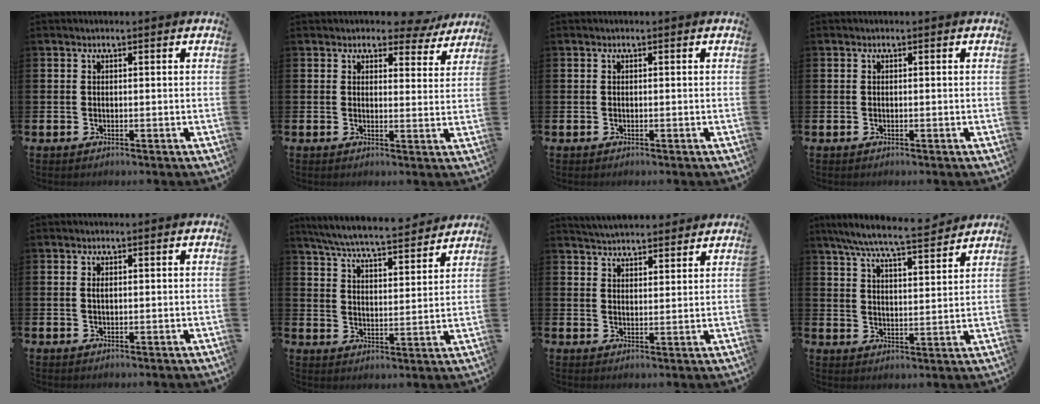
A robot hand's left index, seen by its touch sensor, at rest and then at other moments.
{"total": 3.8, "force": [3.4, 1.4, 0.8], "torque": [-0.011, -0.021, 0.057]}
{"total": 0.0}
{"total": 0.0}
{"total": 0.7, "force": [0.1, 0.2, 0.7], "torque": [-0.004, -0.001, -0.001]}
{"total": 7.2, "force": [6.8, 0.5, 2.3], "torque": [-0.075, -0.045, 0.119]}
{"total": 4.2, "force": [4.1, 0.5, 0.0], "torque": [-0.010, -0.023, 0.076]}
{"total": 8.1, "force": [7.5, 0.4, 3.0], "torque": [-0.080, -0.045, 0.132]}